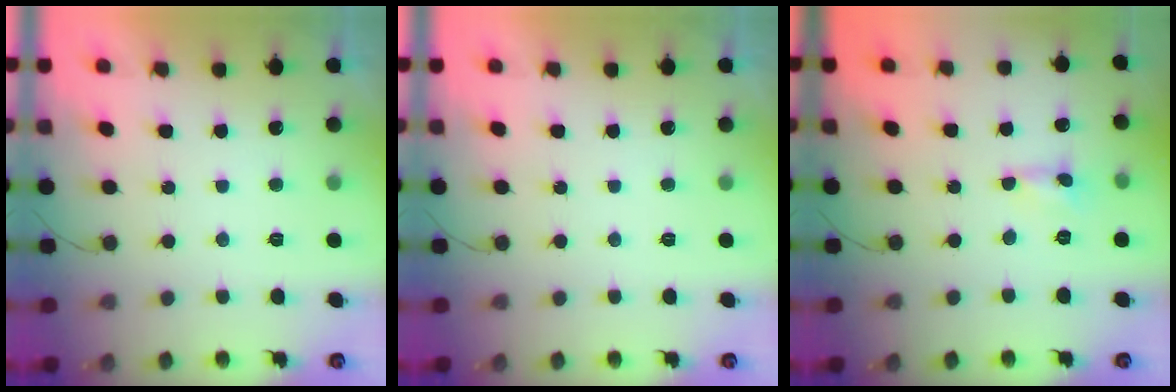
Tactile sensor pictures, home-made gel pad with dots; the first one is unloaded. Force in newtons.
{"total": 0.0}
{"total": 0.0}